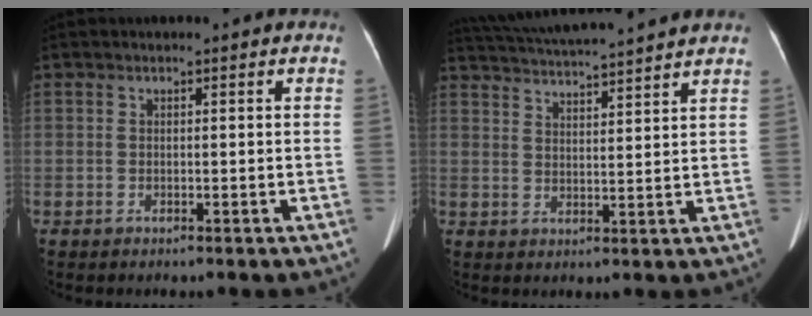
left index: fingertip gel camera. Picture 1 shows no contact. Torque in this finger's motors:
{"motor_torque": [0.40, -1.74, 0.05, 0.07]}